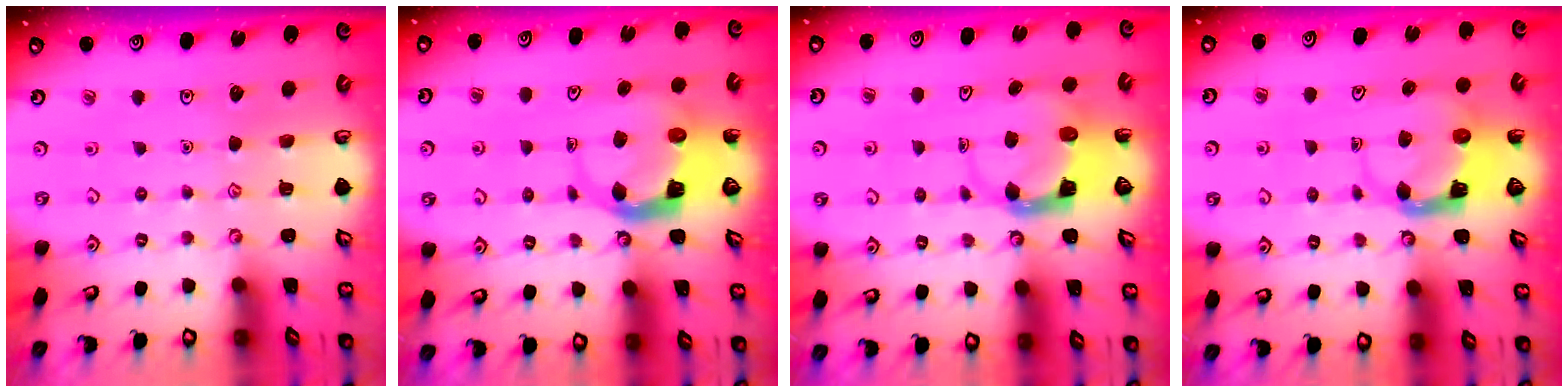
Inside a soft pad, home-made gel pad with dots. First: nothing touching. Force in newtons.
{"total": 5.1, "press": 5.0, "slide": 0.8}
{"total": 3.7, "press": 3.6, "slide": 0.5}
{"total": 3.8, "press": 3.8, "slide": 0.7}